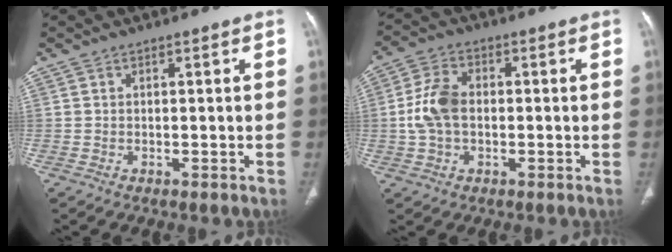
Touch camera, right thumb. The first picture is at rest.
{"total": 10.5, "force": [0.1, 7.1, 7.8], "torque": [-0.152, 0.020, -0.001]}